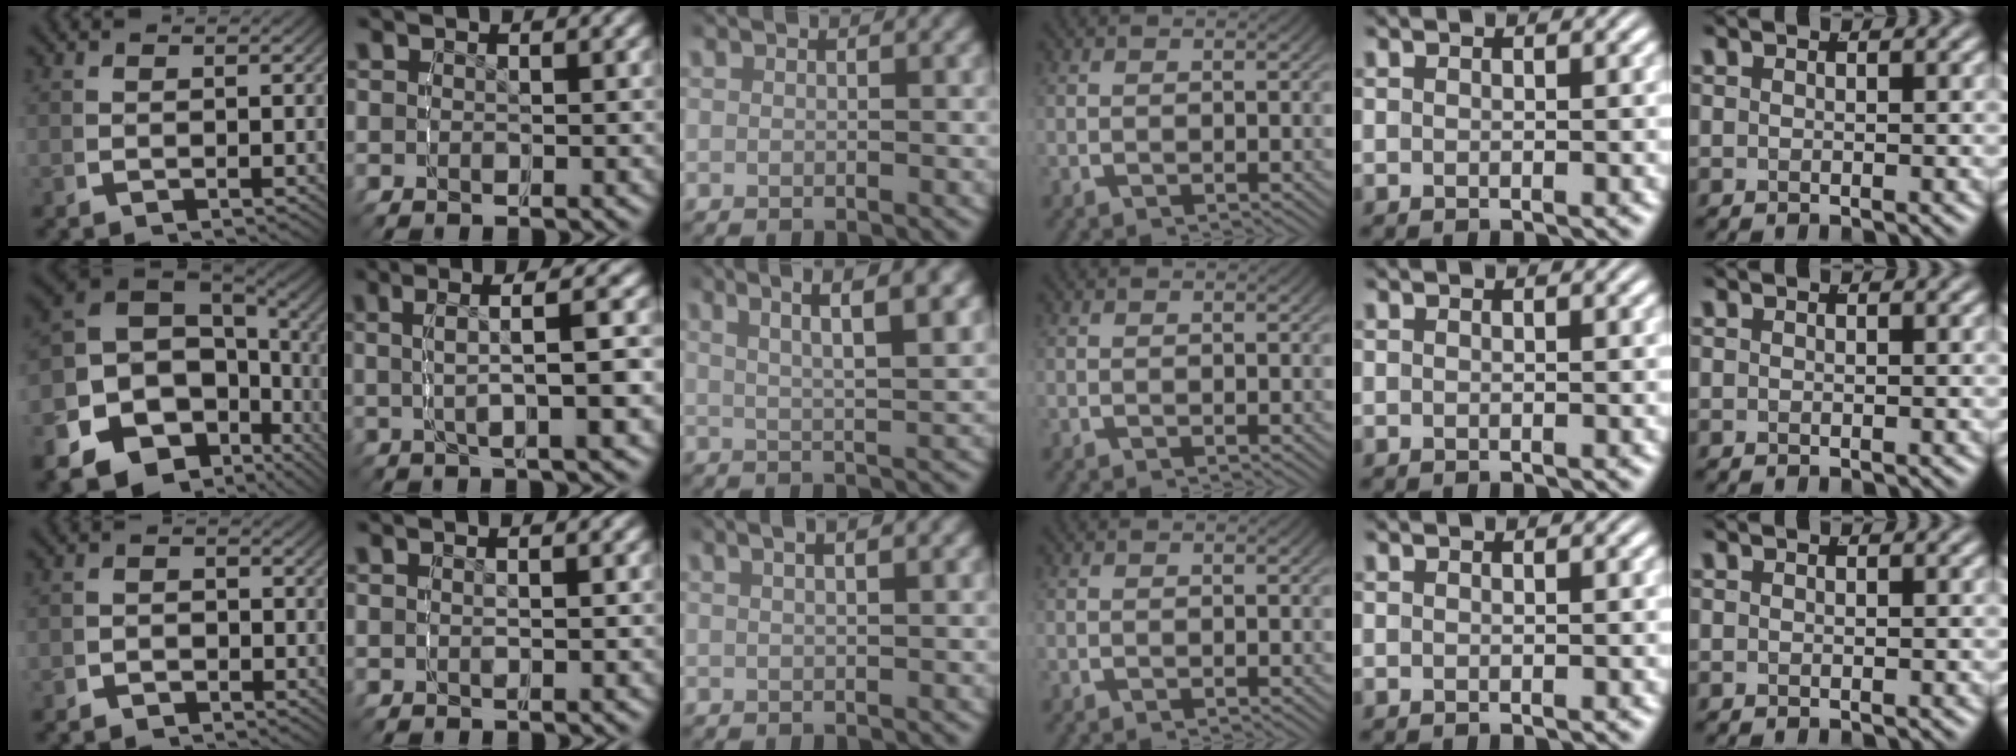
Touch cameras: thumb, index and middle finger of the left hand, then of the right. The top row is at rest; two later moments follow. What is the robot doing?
{"motion": "lift_and_place", "object": "sponge"}